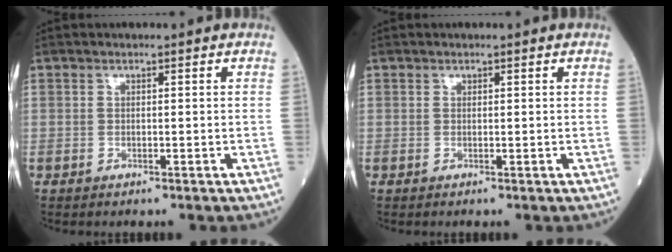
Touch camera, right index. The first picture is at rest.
{"total": 0.0}